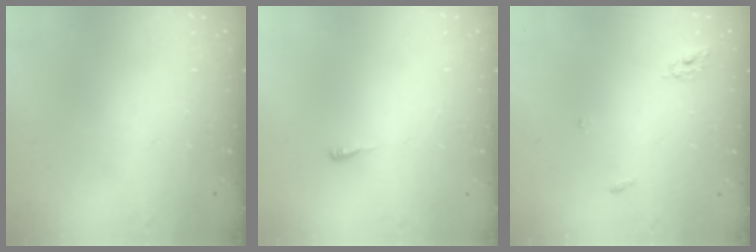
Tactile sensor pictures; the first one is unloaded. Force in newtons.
{"total": 4.4, "press": 4.4, "slide": 0.5}
{"total": 3.3, "press": 3.3, "slide": 0.2}